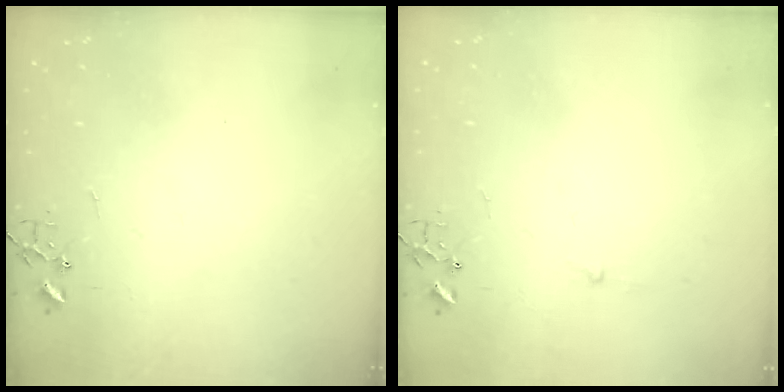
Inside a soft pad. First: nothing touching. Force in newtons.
{"total": 2.7, "press": 2.7, "slide": 0.3}